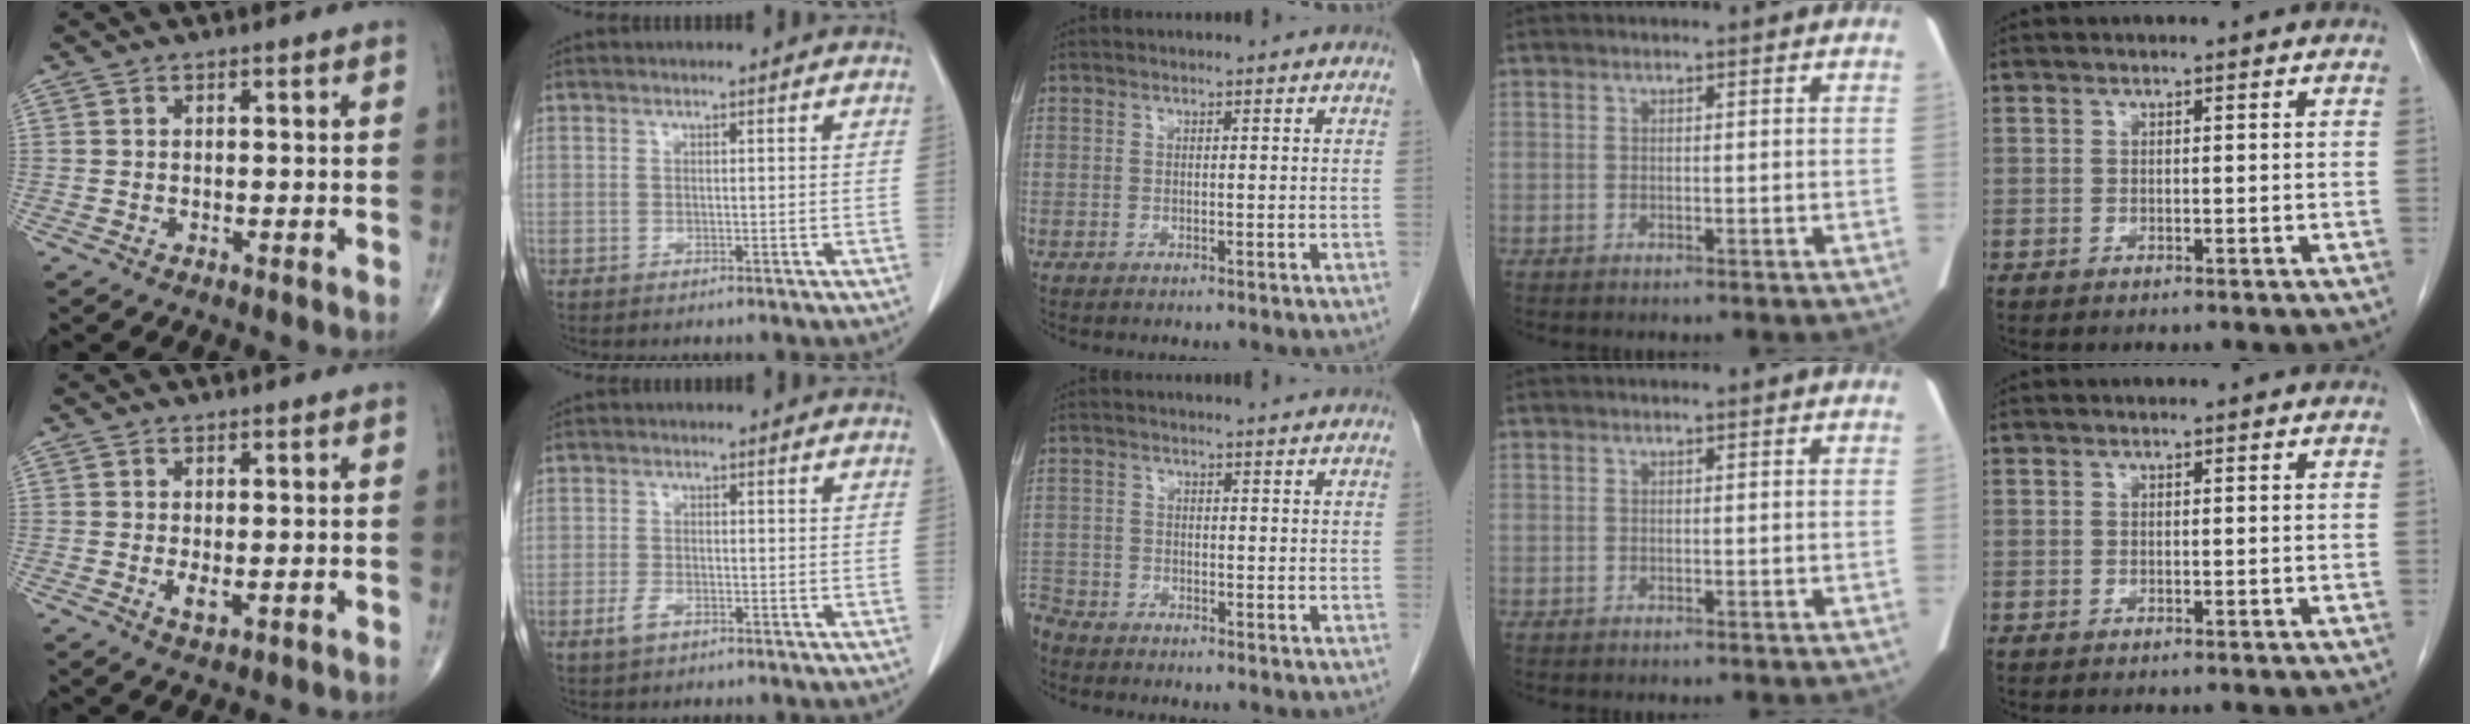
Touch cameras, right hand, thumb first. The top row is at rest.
{"thumb": {"total": 2.1, "force": [-0.3, 0.9, 1.9], "torque": [-0.036, -0.006, 0.000]}, "index": {"total": 2.2, "force": [-1.2, 1.0, 1.5], "torque": [-0.035, 0.000, -0.022]}, "middle": {"total": 3.1, "force": [-2.9, 0.9, 0.8], "torque": [-0.006, 0.001, -0.052]}}